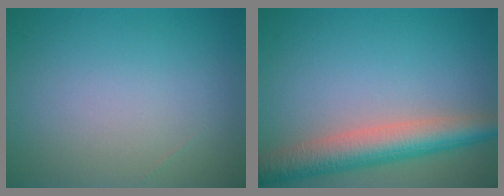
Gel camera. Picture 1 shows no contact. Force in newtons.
{"total": 6.1, "press": 6.1, "slide": 0.4}